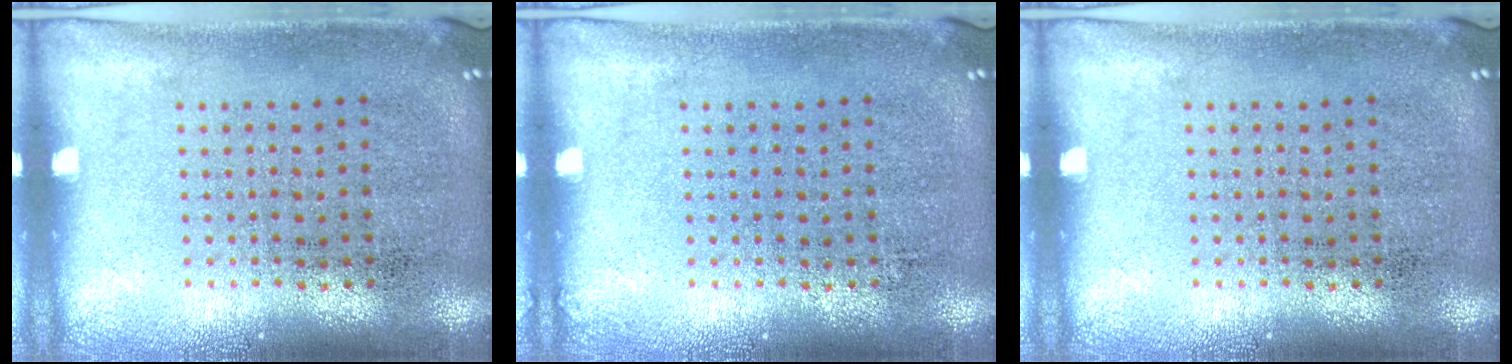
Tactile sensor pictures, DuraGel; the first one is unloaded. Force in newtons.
{"total": 0.0}
{"total": 0.0}